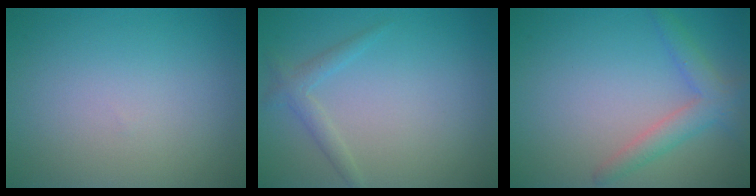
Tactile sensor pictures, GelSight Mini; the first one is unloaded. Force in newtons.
{"total": 1.5, "press": 1.5, "slide": 0.1}
{"total": 2.9, "press": 2.9, "slide": 0.1}